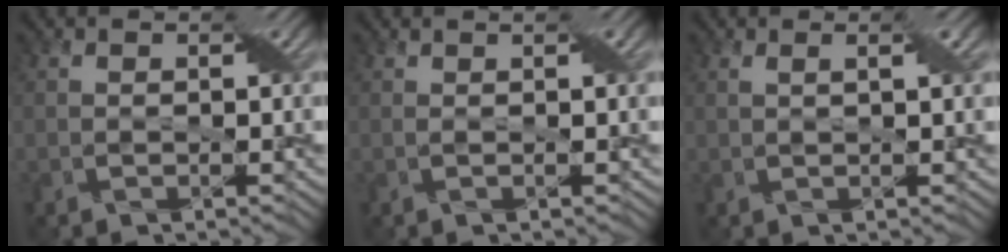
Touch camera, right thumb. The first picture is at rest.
{"total": 2.5, "force": [0.7, 0.4, 2.3], "torque": [-0.034, 0.005, 0.003]}
{"total": 2.6, "force": [0.8, 0.4, 2.4], "torque": [-0.035, 0.007, 0.011]}